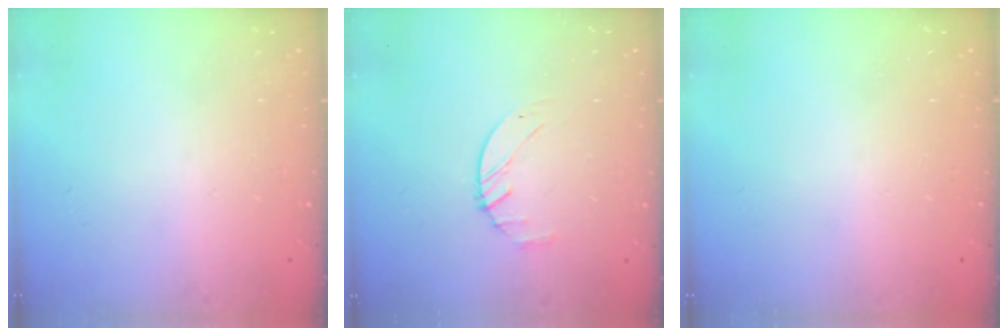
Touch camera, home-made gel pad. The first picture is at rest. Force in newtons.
{"total": 1.9, "press": 1.9, "slide": 0.3}
{"total": 0.0}